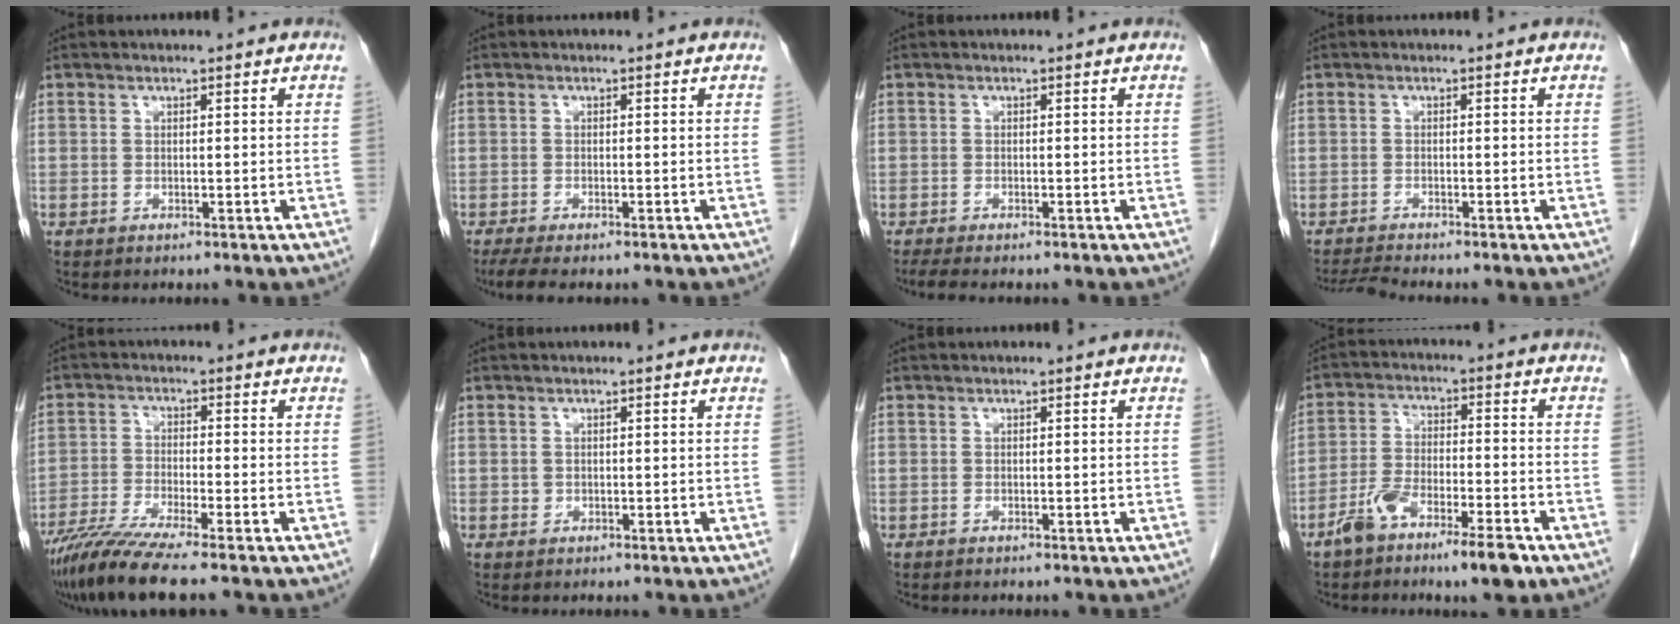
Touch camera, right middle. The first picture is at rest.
{"total": 5.6, "force": [-4.4, 1.3, 3.2], "torque": [-0.052, -0.015, -0.066]}
{"total": 4.3, "force": [-3.6, 0.8, 2.3], "torque": [-0.037, -0.013, -0.051]}
{"total": 2.8, "force": [-2.6, -0.8, 0.6], "torque": [-0.020, -0.018, -0.049]}
{"total": 8.9, "force": [-7.2, -0.7, 5.2], "torque": [-0.095, -0.031, -0.127]}
{"total": 0.5, "force": [0.0, 0.5, 0.1], "torque": [0.000, 0.003, -0.001]}
{"total": 0.0}
{"total": 8.9, "force": [-6.0, 1.9, 6.3], "torque": [-0.121, 0.004, -0.102]}